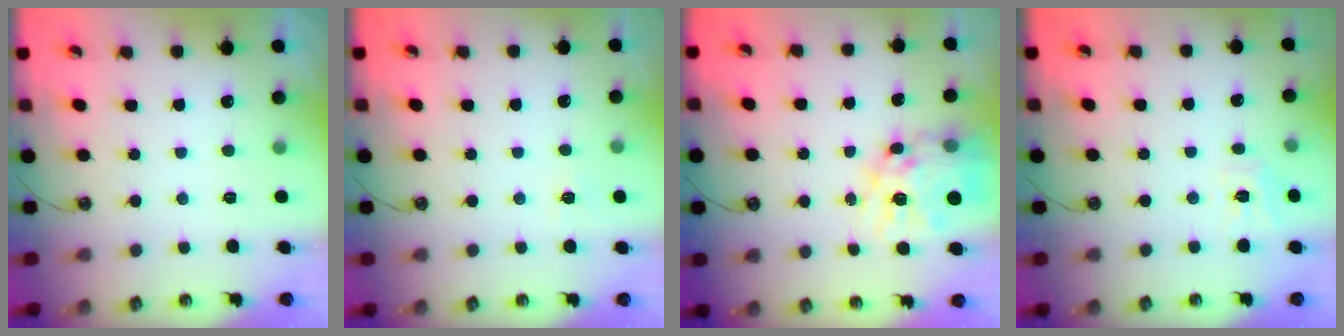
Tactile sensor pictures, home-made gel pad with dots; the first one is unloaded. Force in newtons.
{"total": 5.0, "press": 5.0, "slide": 0.5}
{"total": 17.4, "press": 17.3, "slide": 1.5}
{"total": 7.5, "press": 7.4, "slide": 0.5}